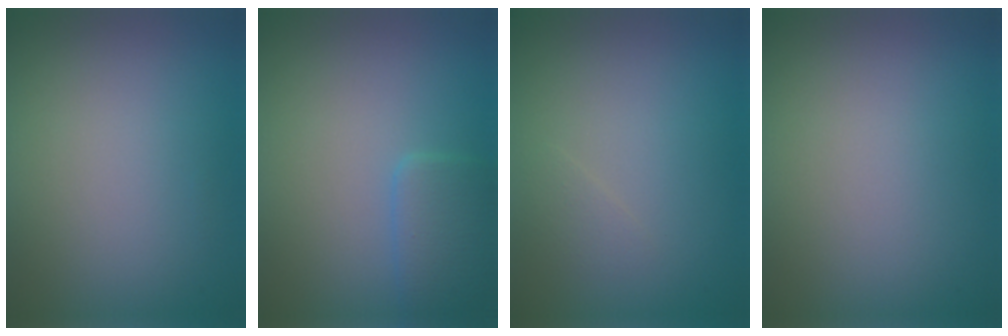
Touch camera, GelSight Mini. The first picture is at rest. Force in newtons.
{"total": 2.6, "press": 2.5, "slide": 0.3}
{"total": 0.8, "press": 0.8, "slide": 0.0}
{"total": 0.0}